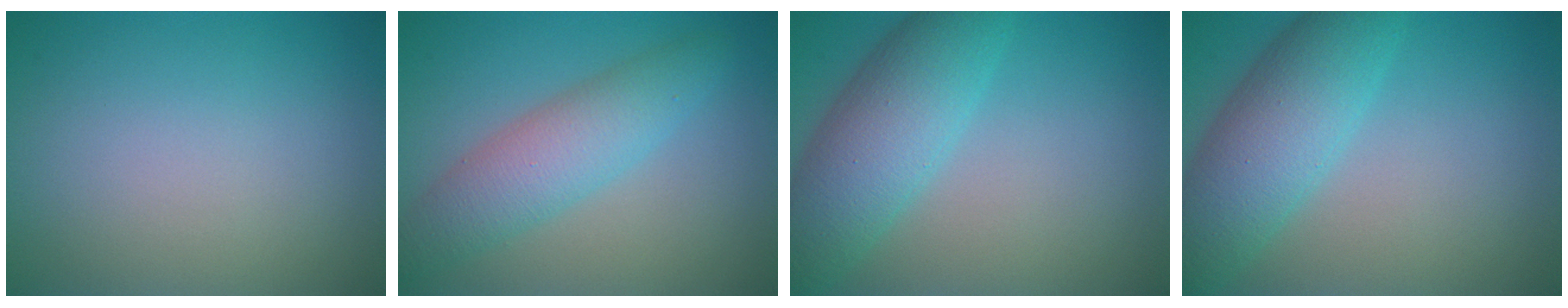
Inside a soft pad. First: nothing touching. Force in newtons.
{"total": 4.9, "press": 4.9, "slide": 0.1}
{"total": 6.9, "press": 6.9, "slide": 0.2}
{"total": 6.9, "press": 6.9, "slide": 0.2}